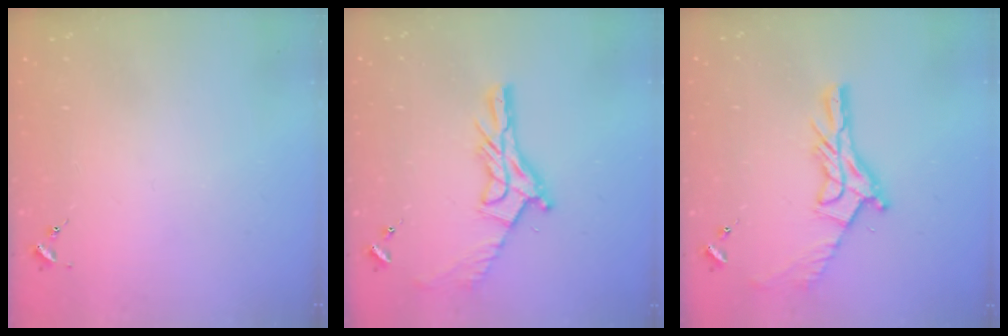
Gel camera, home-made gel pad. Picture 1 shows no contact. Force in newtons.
{"total": 14.9, "press": 14.9, "slide": 0.9}
{"total": 14.9, "press": 14.9, "slide": 0.9}